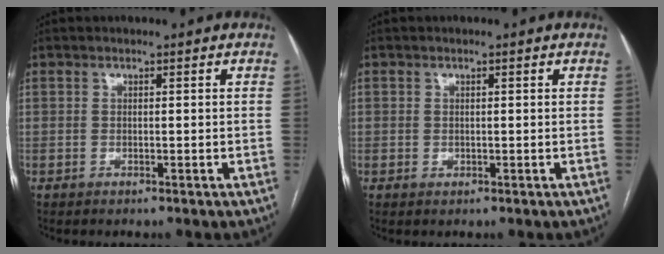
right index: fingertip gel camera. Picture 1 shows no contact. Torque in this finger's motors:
{"motor_torque": [-0.26, -0.03, -0.64, -0.13]}